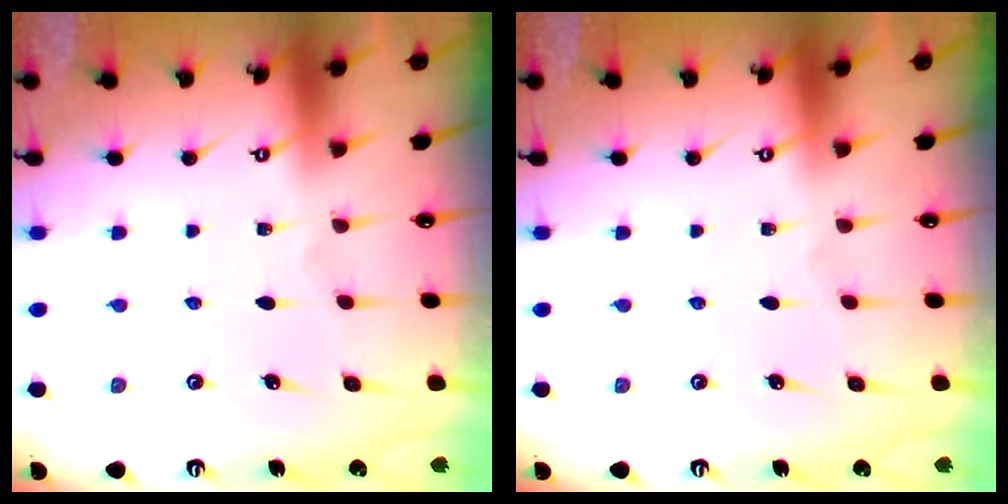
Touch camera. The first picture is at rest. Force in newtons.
{"total": 0.0}